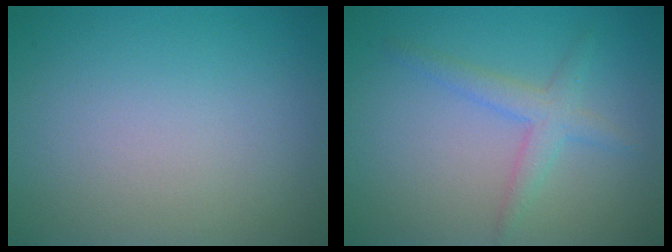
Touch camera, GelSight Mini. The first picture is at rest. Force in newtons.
{"total": 2.4, "press": 2.4, "slide": 0.1}